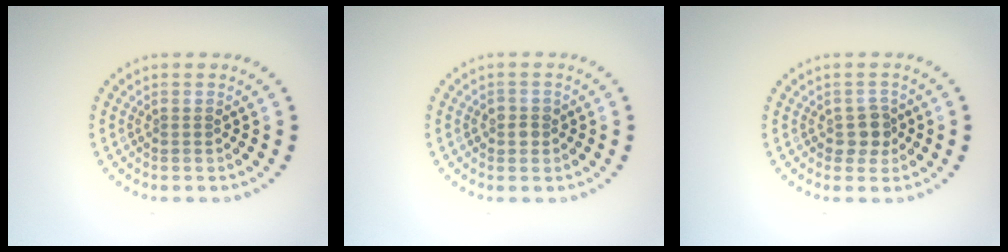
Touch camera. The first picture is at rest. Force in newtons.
{"total": 1.4, "press": 1.3, "slide": 0.5}
{"total": 1.9, "press": 1.6, "slide": 1.0}